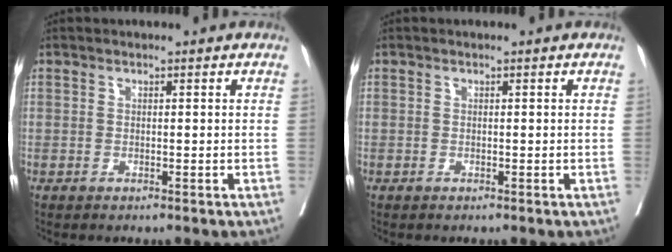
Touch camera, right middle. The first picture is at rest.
{"total": 0.0}